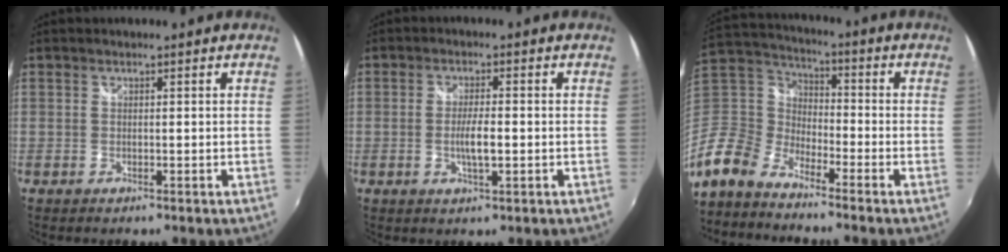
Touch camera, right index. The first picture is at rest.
{"total": 4.2, "force": [-0.8, 0.9, 4.0], "torque": [-0.076, -0.004, -0.014]}
{"total": 13.4, "force": [-9.8, 7.5, 5.3], "torque": [-0.145, 0.008, -0.212]}